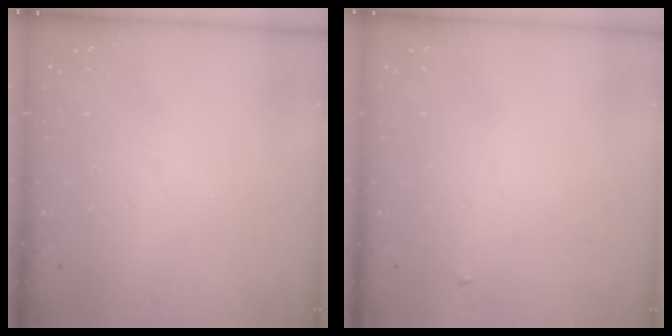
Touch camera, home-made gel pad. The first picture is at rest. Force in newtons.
{"total": 2.3, "press": 2.3, "slide": 0.2}